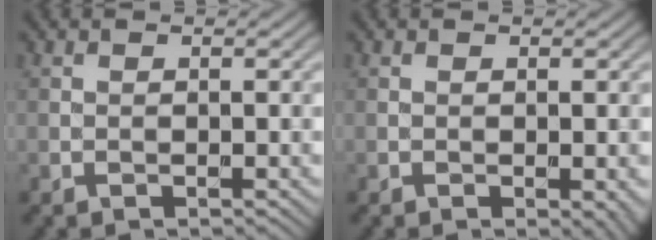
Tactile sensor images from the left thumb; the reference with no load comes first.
{"total": 1.0, "force": [-0.3, 0.3, 0.9], "torque": [-0.009, -0.003, -0.003]}